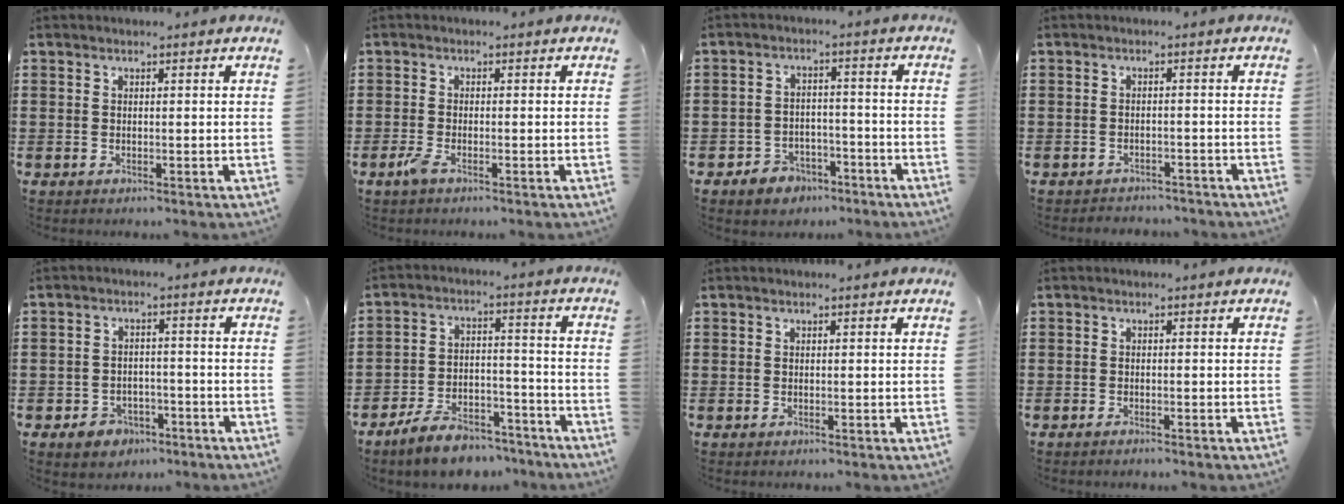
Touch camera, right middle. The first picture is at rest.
{"total": 1.9, "force": [-1.1, 0.4, 1.5], "torque": [-0.042, -0.005, -0.025]}
{"total": 3.8, "force": [-3.2, 1.9, 0.5], "torque": [-0.014, 0.011, -0.066]}
{"total": 1.9, "force": [-1.9, 0.3, -0.1], "torque": [-0.005, 0.001, -0.043]}
{"total": 3.0, "force": [-2.5, 1.7, 0.4], "torque": [-0.016, 0.005, -0.052]}
{"total": 8.3, "force": [-7.3, 2.5, 3.0], "torque": [-0.050, 0.025, -0.138]}
{"total": 0.0}
{"total": 0.8, "force": [-0.7, 0.1, 0.3], "torque": [-0.008, -0.003, -0.014]}